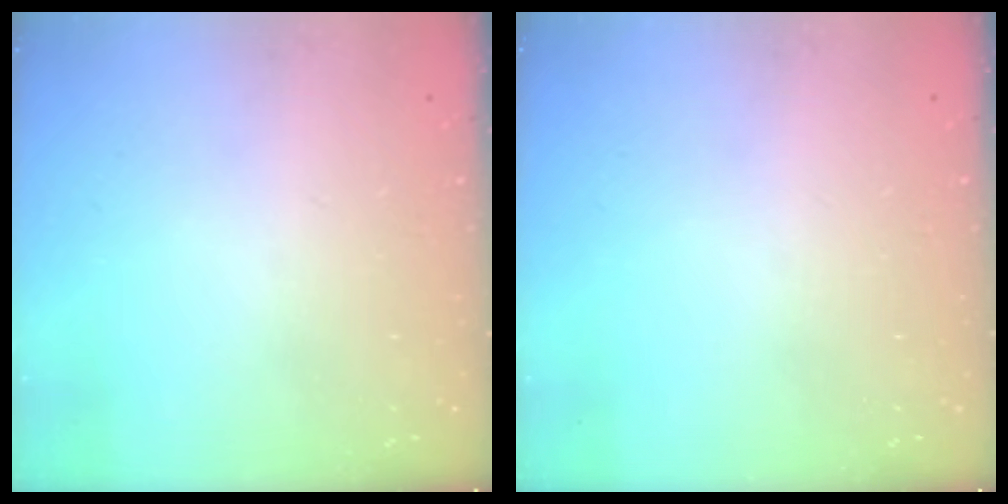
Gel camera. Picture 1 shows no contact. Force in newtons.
{"total": 0.0}